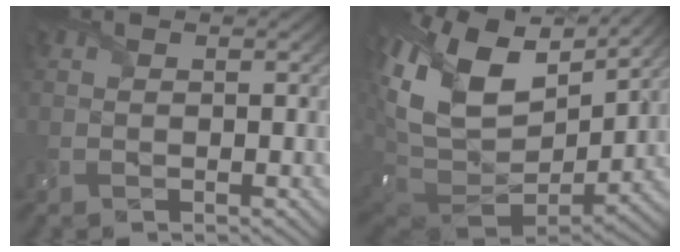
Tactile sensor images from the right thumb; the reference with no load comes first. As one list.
[{"total": 19.0, "force": [6.5, 11.8, 13.5], "torque": [-0.267, 0.019, 0.150]}]